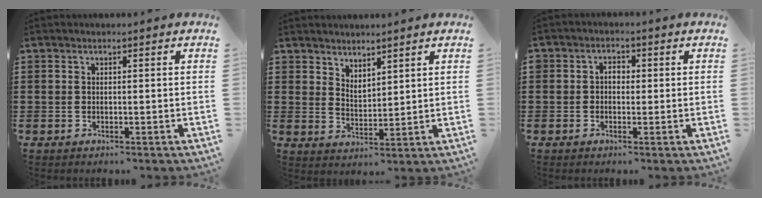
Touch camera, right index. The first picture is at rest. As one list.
[{"total": 2.9, "force": [2.8, 0.6, -0.3], "torque": [-0.002, -0.005, 0.055]}, {"total": 1.6, "force": [-0.3, 1.5, 0.6], "torque": [-0.016, 0.010, -0.008]}]